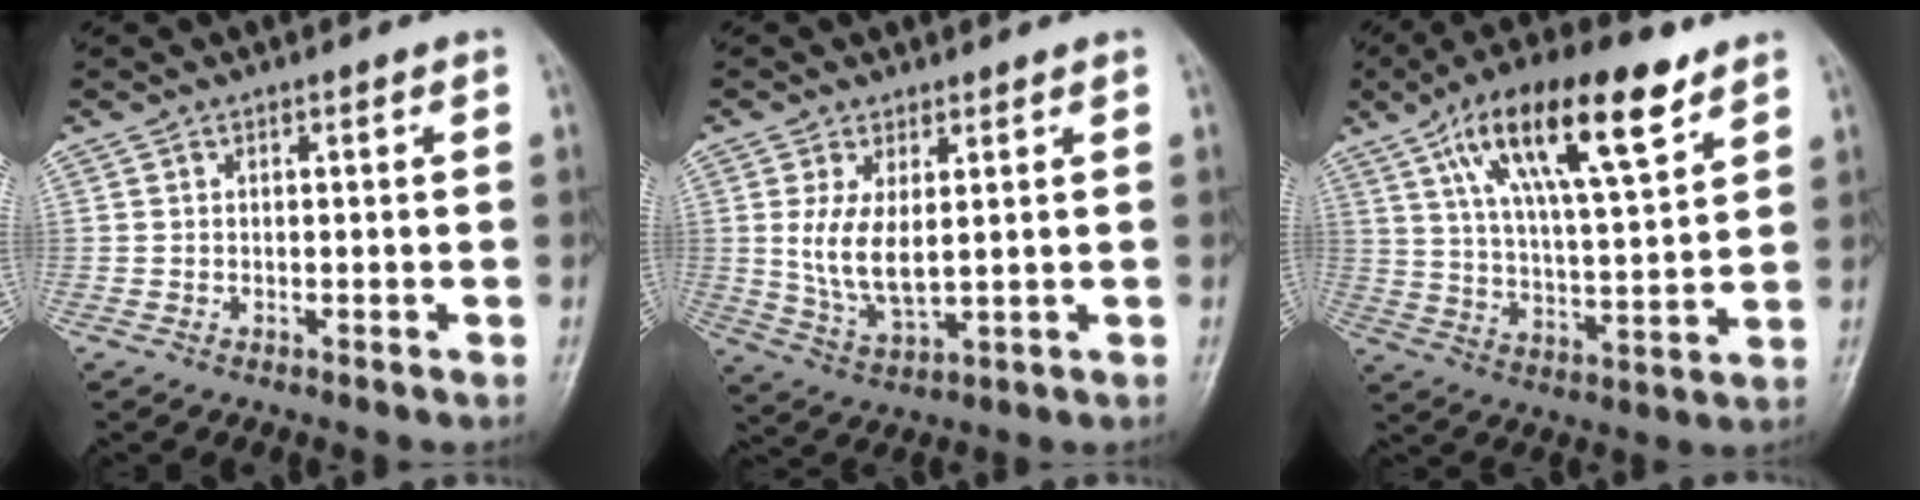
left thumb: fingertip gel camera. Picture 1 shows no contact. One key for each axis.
{"total": 9.1, "fx": 1.4, "fy": 4.3, "fz": 7.9, "tx": -0.151, "ty": -0.018, "tz": 0.040}
{"total": 19.5, "fx": 10.3, "fy": 6.0, "fz": 15.4, "tx": -0.240, "ty": -0.024, "tz": 0.177}